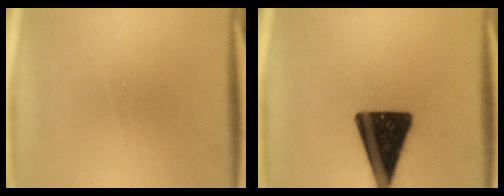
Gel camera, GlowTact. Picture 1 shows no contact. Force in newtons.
{"total": 16.9}